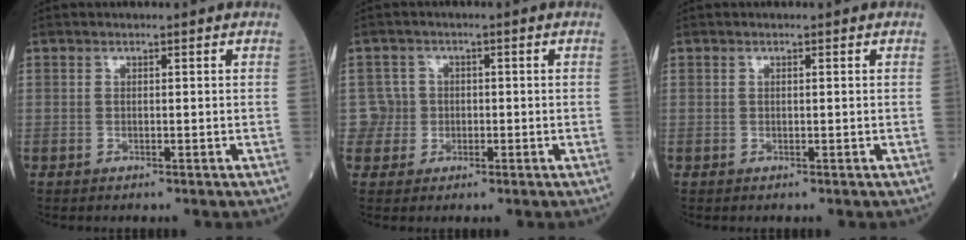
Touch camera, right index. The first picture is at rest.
{"total": 3.4, "force": [-0.4, 3.4, -0.6], "torque": [0.025, 0.011, -0.012]}
{"total": 0.0}